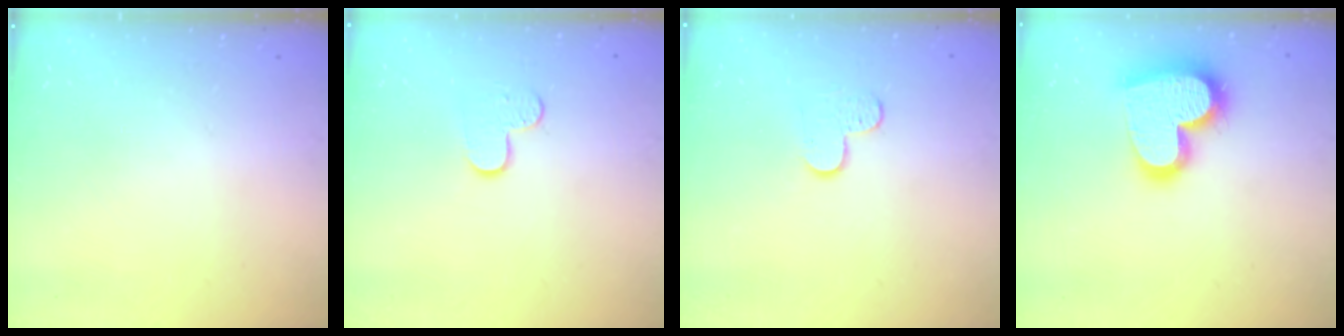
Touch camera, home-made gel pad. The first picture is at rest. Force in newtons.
{"total": 7.4, "press": 7.4, "slide": 0.7}
{"total": 3.7, "press": 3.7, "slide": 0.4}
{"total": 20.6, "press": 20.5, "slide": 1.4}